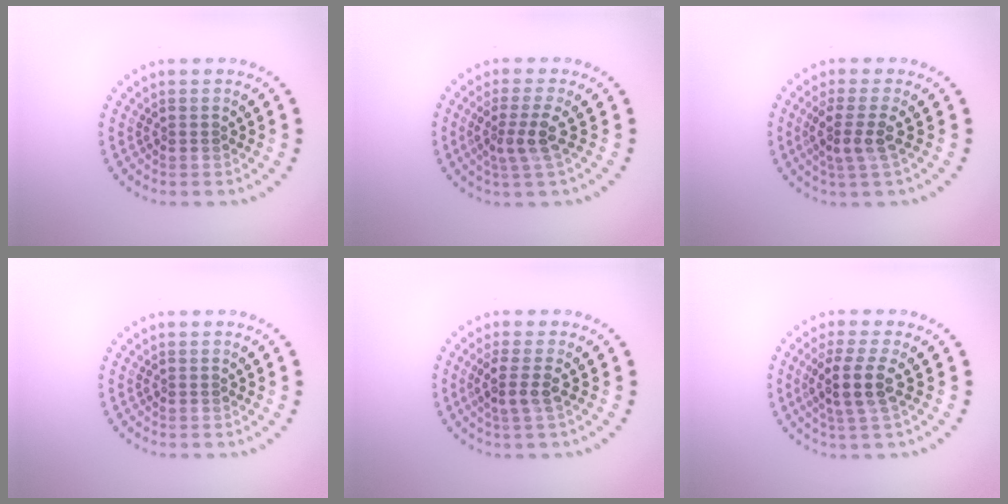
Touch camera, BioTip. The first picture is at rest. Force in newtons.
{"total": 2.6, "press": 2.0, "slide": 1.7}
{"total": 2.6, "press": 2.0, "slide": 1.6}
{"total": 0.0}
{"total": 2.1, "press": 1.7, "slide": 1.3}
{"total": 3.3, "press": 2.6, "slide": 2.0}